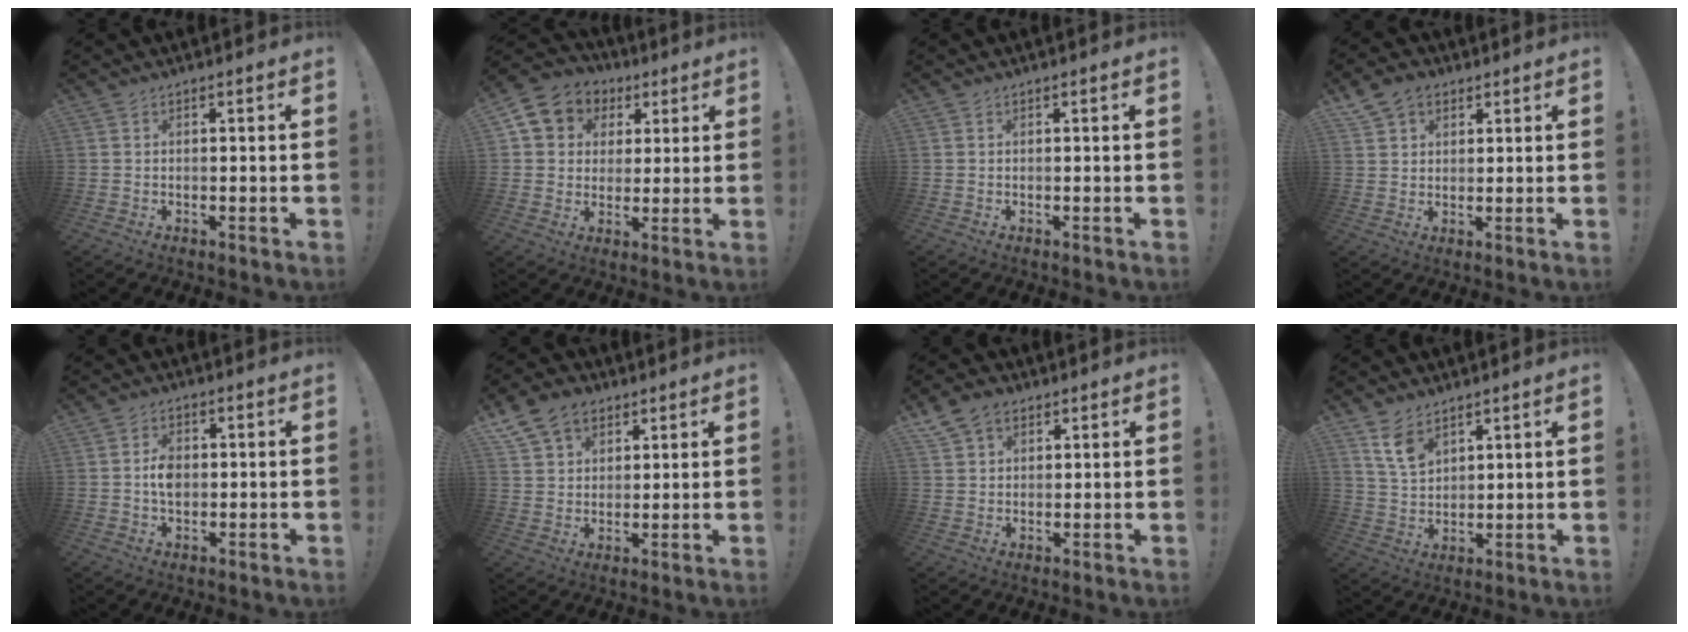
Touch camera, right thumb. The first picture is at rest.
{"total": 8.6, "force": [3.0, 7.7, 2.4], "torque": [-0.026, -0.016, 0.060]}
{"total": 0.0}
{"total": 6.8, "force": [4.0, 4.9, 2.4], "torque": [-0.037, -0.014, 0.079]}
{"total": 4.9, "force": [-0.3, 3.4, 3.6], "torque": [-0.039, 0.003, -0.008]}
{"total": 11.0, "force": [6.3, 8.1, 4.1], "torque": [-0.064, -0.030, 0.124]}
{"total": 7.1, "force": [4.2, 5.0, 2.8], "torque": [-0.044, -0.014, 0.083]}
{"total": 8.8, "force": [5.8, 5.2, 4.1], "torque": [-0.067, -0.032, 0.112]}